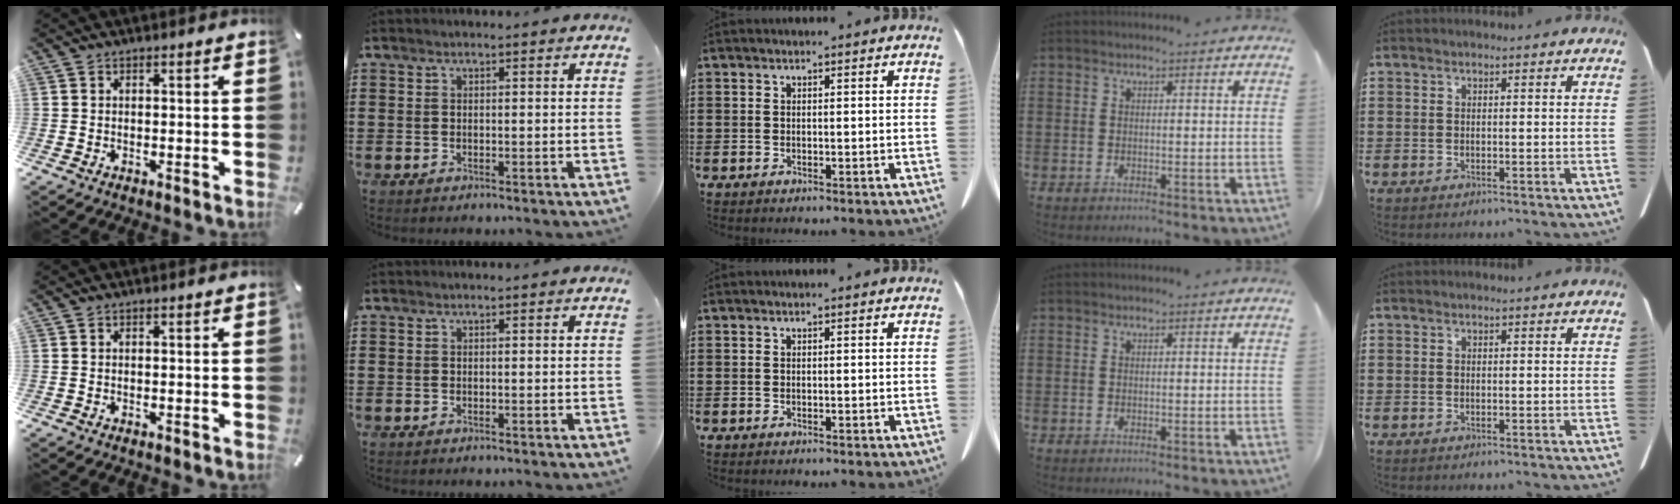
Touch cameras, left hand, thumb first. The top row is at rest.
{}